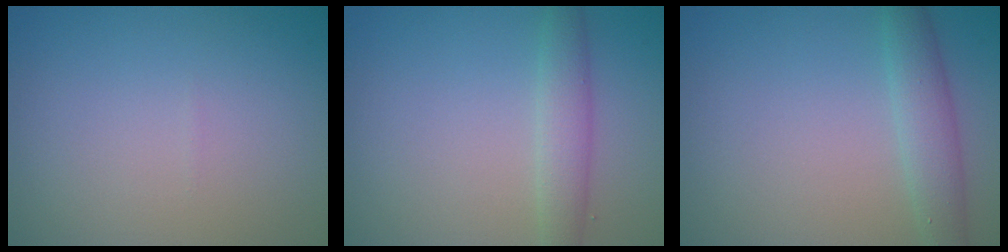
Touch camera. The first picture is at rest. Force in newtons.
{"total": 2.5, "press": 2.5, "slide": 0.2}
{"total": 2.8, "press": 2.8, "slide": 0.1}